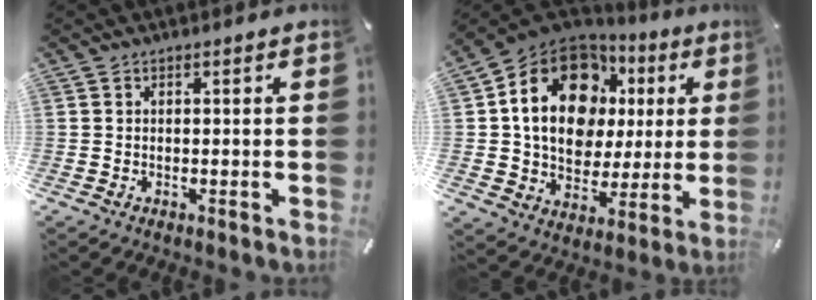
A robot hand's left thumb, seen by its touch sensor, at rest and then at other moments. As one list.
[{"total": 18.4, "force": [5.3, 14.0, 10.8], "torque": [-0.198, -0.025, 0.093]}]